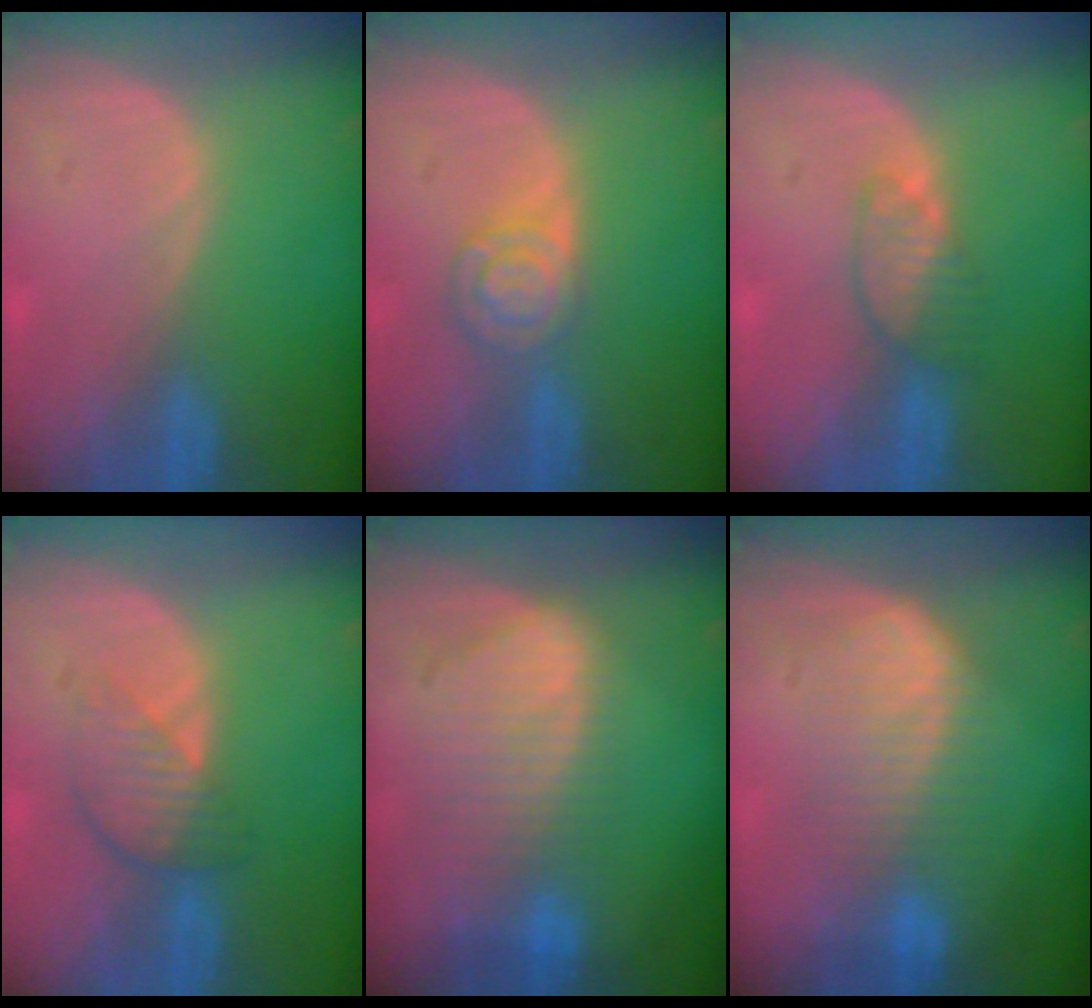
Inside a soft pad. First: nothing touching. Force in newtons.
{"total": 5.3, "press": 4.7, "slide": 2.4}
{"total": 3.4, "press": 3.4, "slide": 0.3}
{"total": 4.5, "press": 4.1, "slide": 1.9}
{"total": 9.1, "press": 8.0, "slide": 4.3}
{"total": 6.9, "press": 6.9, "slide": 0.5}